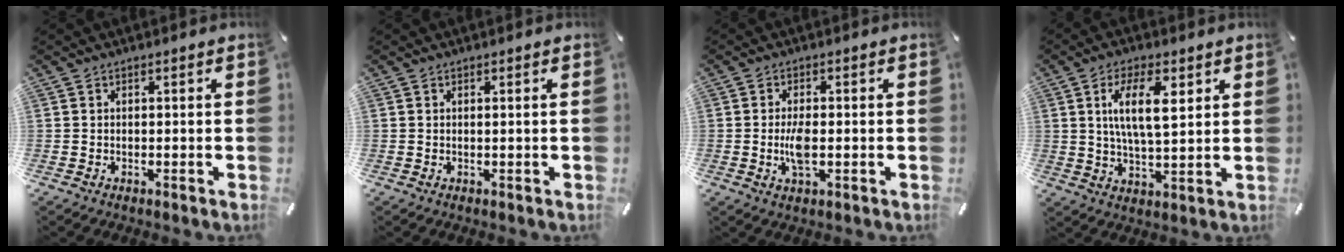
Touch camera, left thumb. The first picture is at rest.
{"total": 0.9, "force": [0.2, -0.3, 0.9], "torque": [-0.015, -0.003, 0.003]}
{"total": 5.0, "force": [-0.6, 2.0, 4.5], "torque": [-0.099, -0.005, -0.015]}
{"total": 10.5, "force": [3.8, 3.9, 9.0], "torque": [-0.166, -0.004, 0.059]}